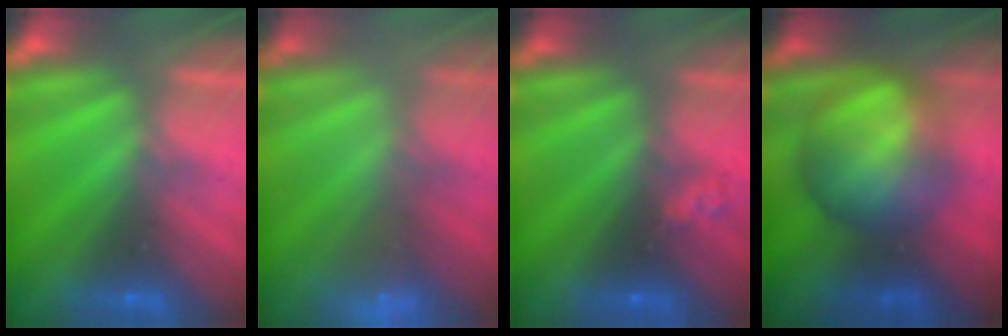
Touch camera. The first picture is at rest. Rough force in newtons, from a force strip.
{"total": 2.3}
{"total": 2.2}
{"total": 8.7}